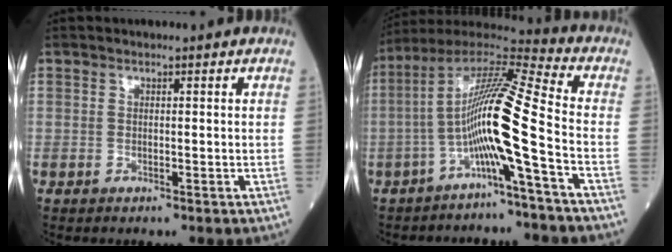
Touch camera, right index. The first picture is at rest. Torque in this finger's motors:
{"motor_torque": [1.50, -0.64, 1.05, 0.21]}